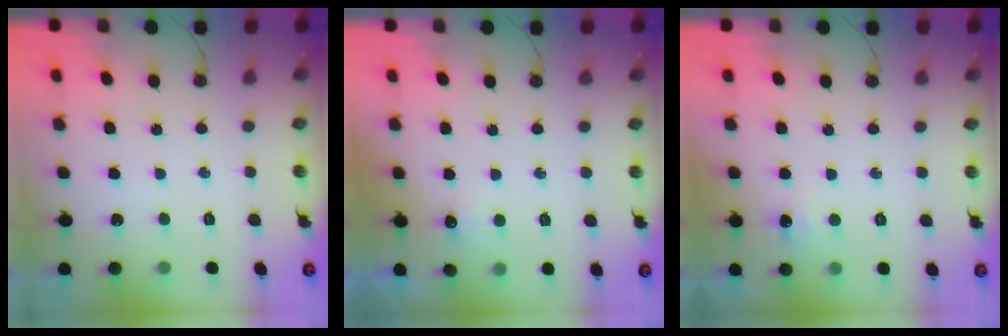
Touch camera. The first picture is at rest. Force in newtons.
{"total": 4.6, "press": 4.5, "slide": 1.1}
{"total": 5.4, "press": 5.3, "slide": 1.1}